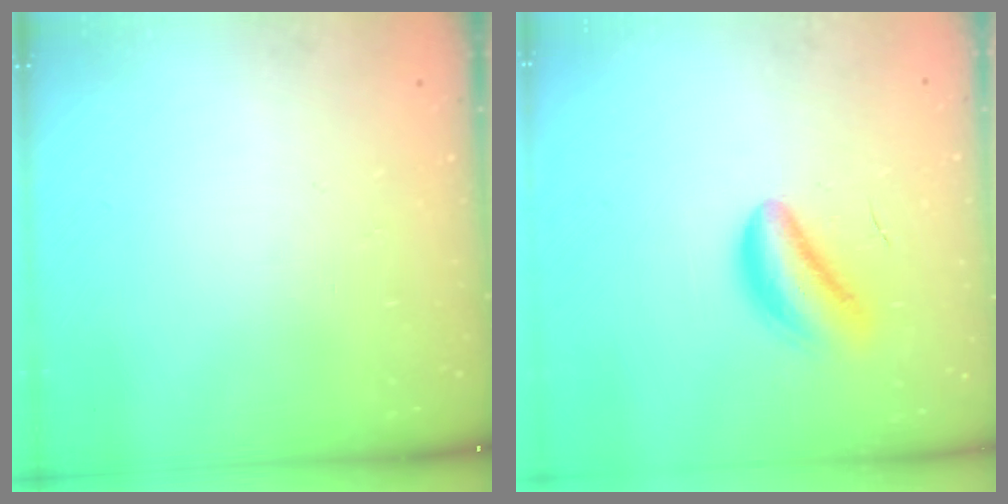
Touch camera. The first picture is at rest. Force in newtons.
{"total": 5.2, "press": 4.9, "slide": 1.7}